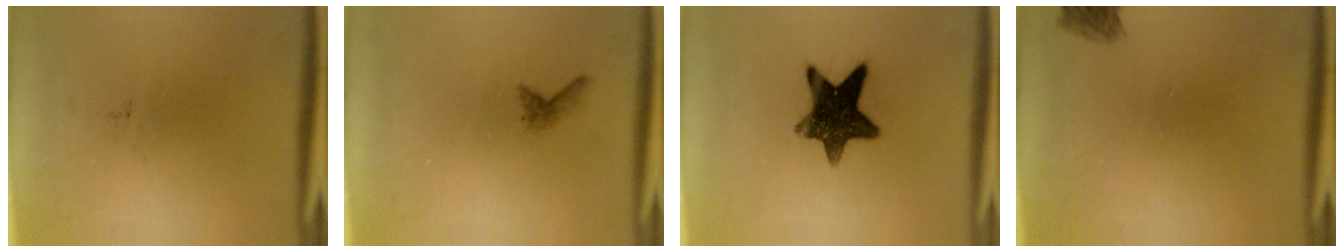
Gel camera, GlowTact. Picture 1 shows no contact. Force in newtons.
{"total": 0.9}
{"total": 12.3}
{"total": 2.6}